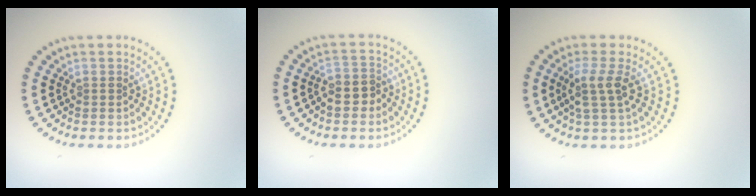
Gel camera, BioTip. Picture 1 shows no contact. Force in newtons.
{"total": 2.3, "press": 2.1, "slide": 0.8}
{"total": 2.6, "press": 2.1, "slide": 1.6}